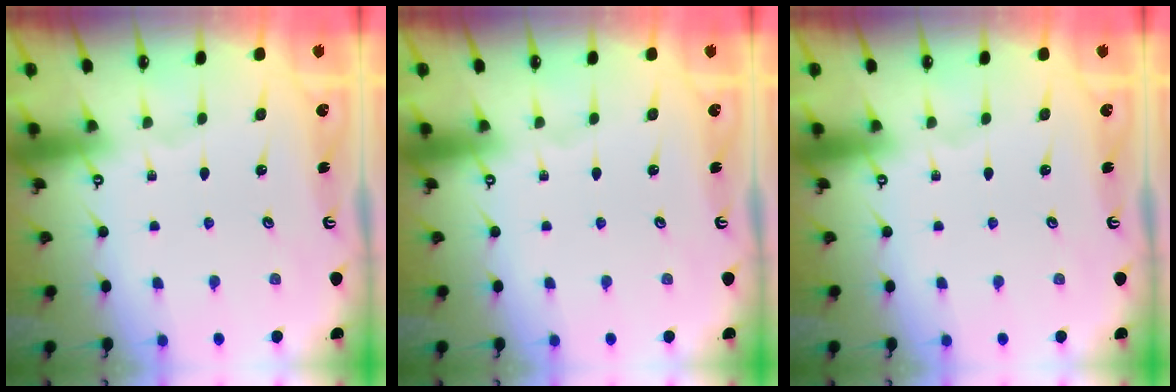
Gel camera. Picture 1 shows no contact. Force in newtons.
{"total": 0.0}
{"total": 0.0}